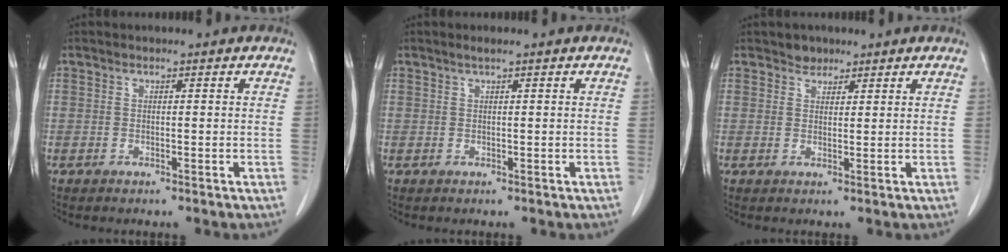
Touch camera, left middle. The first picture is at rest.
{"total": 0.8, "force": [0.6, -0.1, 0.6], "torque": [-0.015, 0.004, 0.014]}
{"total": 1.8, "force": [1.4, 1.1, 0.1], "torque": [0.003, 0.001, 0.021]}